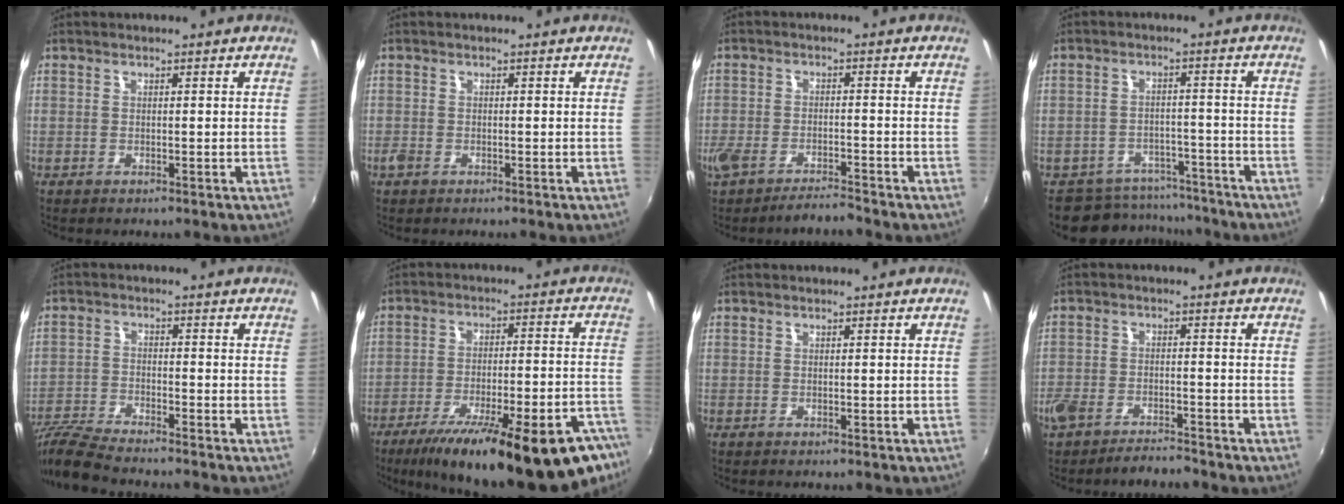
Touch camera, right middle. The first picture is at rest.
{"total": 1.5, "force": [-1.1, 0.9, 0.6], "torque": [-0.015, -0.003, -0.022]}
{"total": 6.2, "force": [-5.5, 1.3, 2.6], "torque": [-0.077, -0.013, -0.100]}
{"total": 9.2, "force": [-8.1, 4.5, 0.8], "torque": [-0.023, 0.025, -0.107]}
{"total": 8.5, "force": [-7.9, 0.1, 3.1], "torque": [-0.084, -0.014, -0.159]}
{"total": 29.3, "force": [-22.0, 6.5, 18.1], "torque": [-0.270, -0.038, -0.302]}
{"total": 0.0}
{"total": 7.3, "force": [-6.4, 2.3, 2.6], "torque": [-0.078, -0.012, -0.109]}